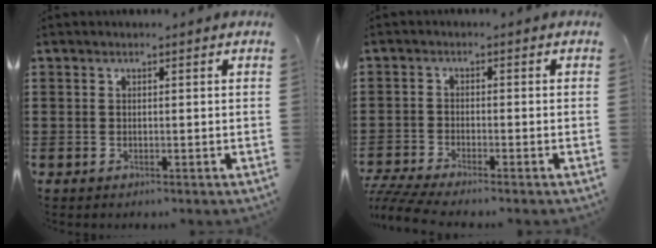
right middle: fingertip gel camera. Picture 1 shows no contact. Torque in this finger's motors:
{"motor_torque": [2.14, 0.00, 0.44, 0.18]}